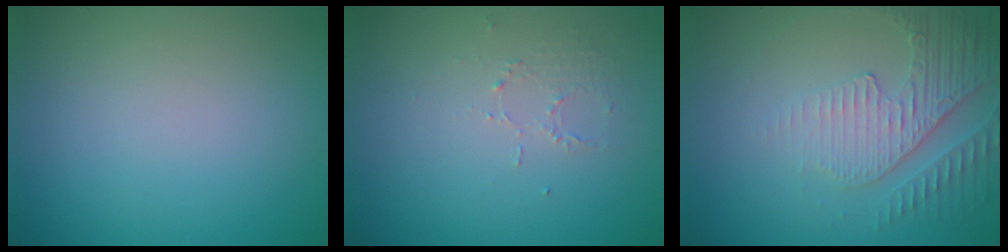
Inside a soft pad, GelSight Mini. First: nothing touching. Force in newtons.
{"total": 1.0, "press": 0.5, "slide": 0.9}
{"total": 4.2, "press": 3.0, "slide": 2.9}